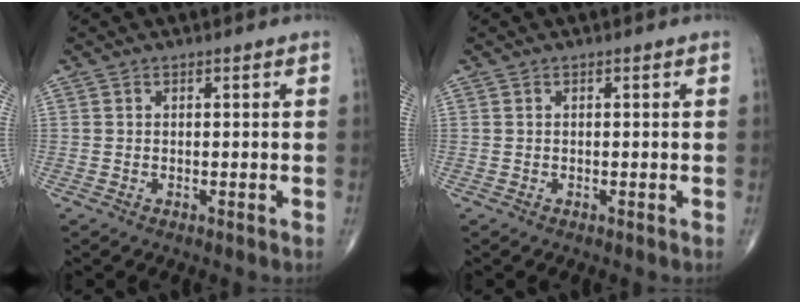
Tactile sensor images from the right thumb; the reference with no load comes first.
{"total": 0.0}